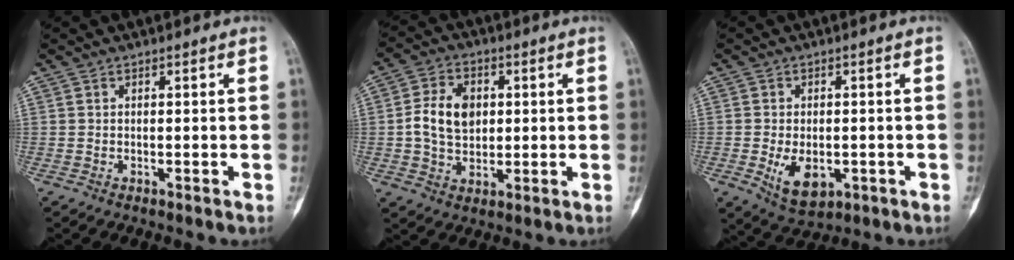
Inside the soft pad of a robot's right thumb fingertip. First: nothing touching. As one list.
[{"total": 9.5, "force": [0.9, 6.9, 6.6], "torque": [-0.101, 0.003, 0.016]}, {"total": 7.2, "force": [-1.8, 4.4, 5.4], "torque": [-0.080, -0.006, -0.019]}]